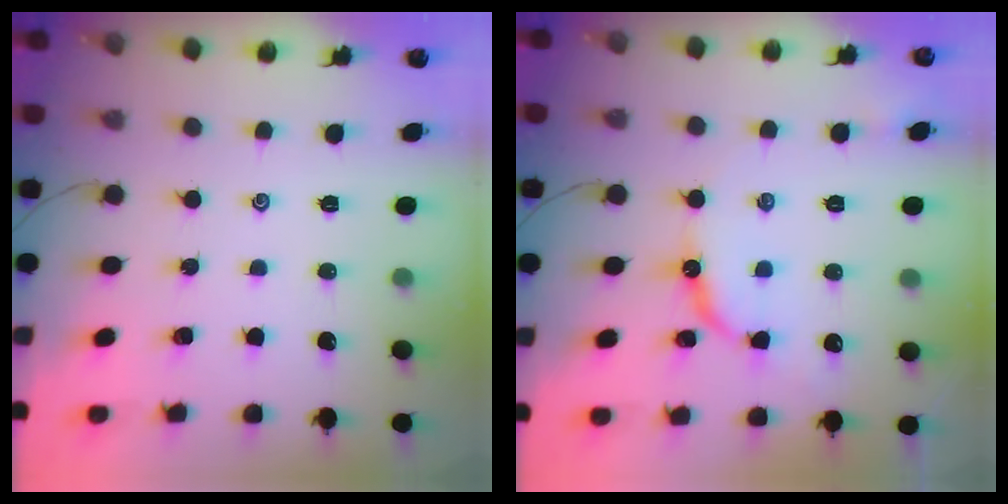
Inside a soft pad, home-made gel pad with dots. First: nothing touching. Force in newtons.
{"total": 9.4, "press": 9.4, "slide": 0.9}